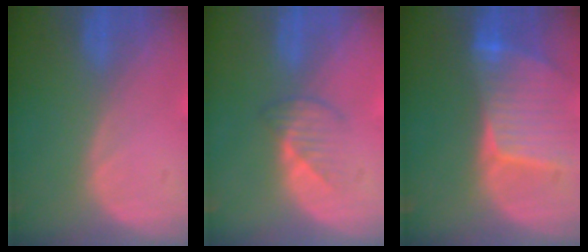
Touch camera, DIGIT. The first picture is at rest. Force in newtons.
{"total": 3.0, "press": 2.9, "slide": 0.7}
{"total": 9.0, "press": 7.9, "slide": 4.3}